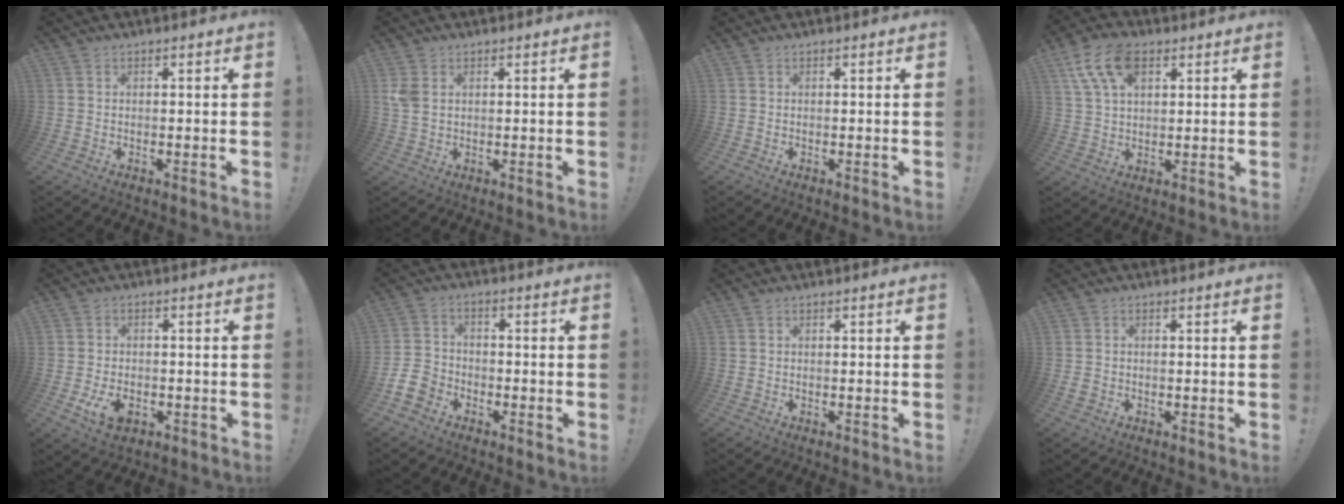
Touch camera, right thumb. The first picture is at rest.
{"total": 3.8, "force": [1.3, 2.5, 2.6], "torque": [-0.051, 0.001, 0.024]}
{"total": 0.0}
{"total": 12.4, "force": [5.7, 7.2, 8.4], "torque": [-0.165, -0.010, 0.107]}
{"total": 6.7, "force": [-2.6, 4.4, 4.4], "torque": [-0.075, 0.004, -0.045]}
{"total": 7.9, "force": [-4.9, 5.5, 2.7], "torque": [-0.062, 0.035, -0.093]}
{"total": 0.0}
{"total": 1.1, "force": [-0.2, 0.9, 0.5], "torque": [-0.009, 0.003, -0.003]}